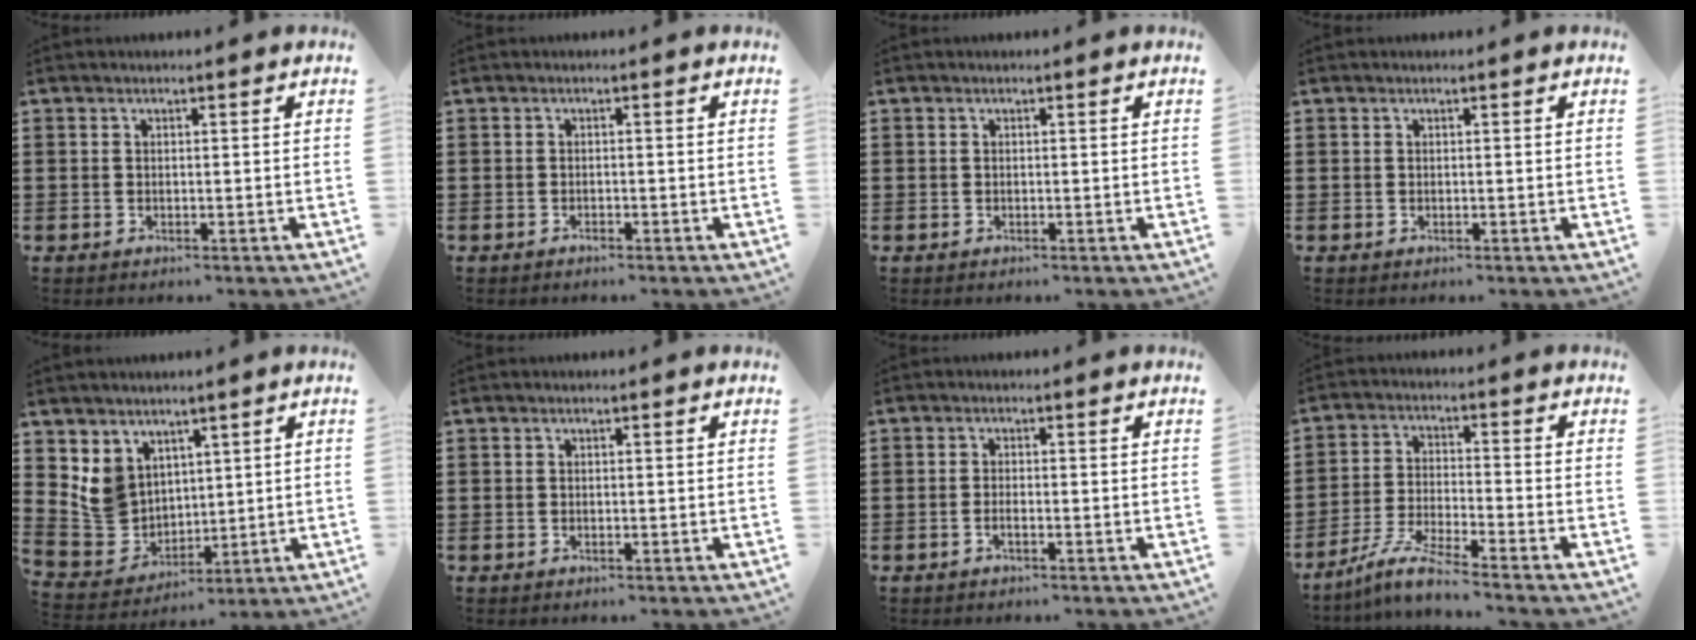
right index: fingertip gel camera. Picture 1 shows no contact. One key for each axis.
{"total": 0.7, "fx": -0.6, "fy": 0.1, "fz": 0.2, "tx": -0.007, "ty": -0.002, "tz": -0.012}
{"total": 0.0}
{"total": 0.0}
{"total": 7.4, "fx": 3.0, "fy": 6.4, "fz": 2.2, "tx": -0.083, "ty": 0.001, "tz": 0.061}
{"total": 0.0}
{"total": 1.1, "fx": -0.6, "fy": 0.0, "fz": 0.9, "tx": -0.020, "ty": -0.008, "tz": -0.008}
{"total": 6.0, "fx": -5.3, "fy": -0.3, "fz": 2.7, "tx": -0.072, "ty": -0.014, "tz": -0.108}